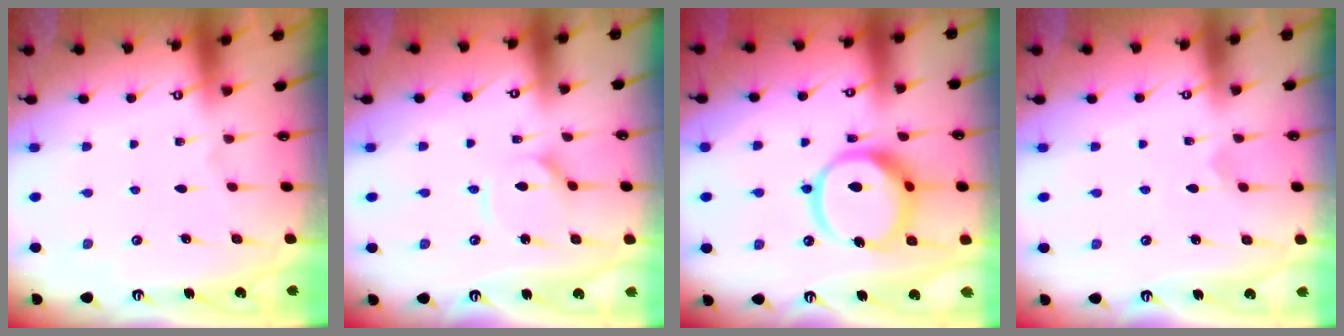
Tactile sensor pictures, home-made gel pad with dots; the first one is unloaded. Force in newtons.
{"total": 4.4, "press": 4.4, "slide": 0.5}
{"total": 14.6, "press": 14.5, "slide": 1.3}
{"total": 2.5, "press": 2.4, "slide": 0.6}